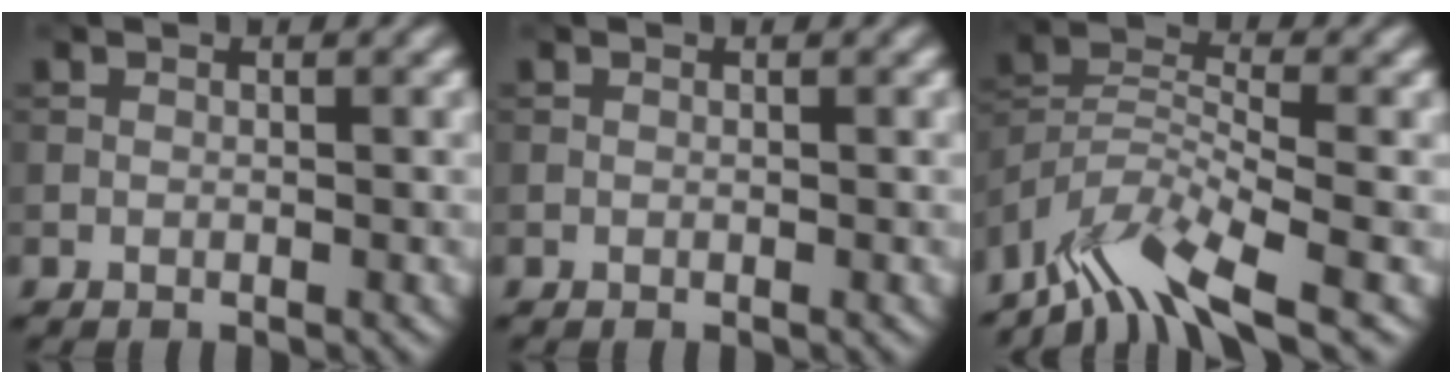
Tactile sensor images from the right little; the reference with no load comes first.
{"total": 0.0}
{"total": 7.3, "force": [-5.9, 1.4, 4.1], "torque": [-0.074, -0.005, -0.120]}